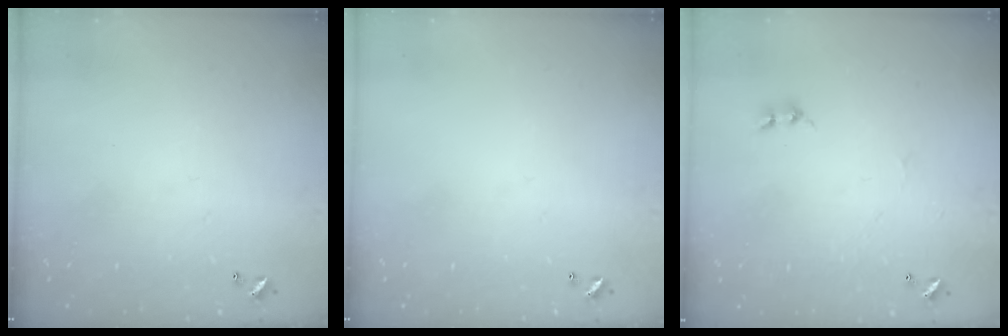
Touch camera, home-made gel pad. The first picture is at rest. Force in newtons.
{"total": 0.0}
{"total": 1.7, "press": 1.6, "slide": 0.5}